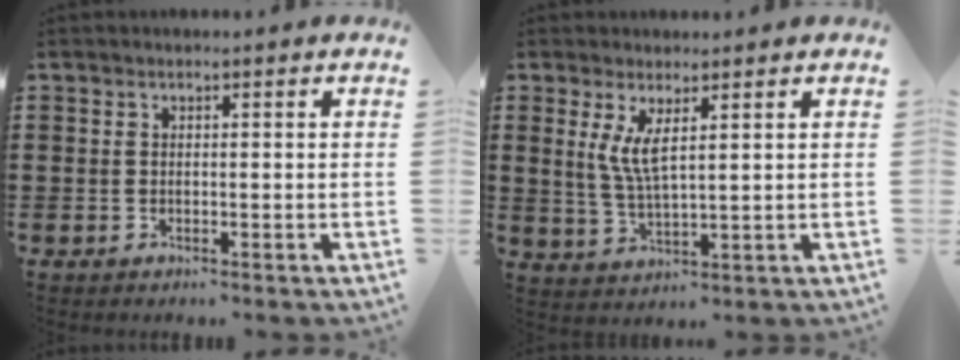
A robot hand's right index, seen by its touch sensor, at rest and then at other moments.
{"total": 4.8, "force": [2.1, 0.9, 4.2], "torque": [-0.090, -0.002, 0.037]}